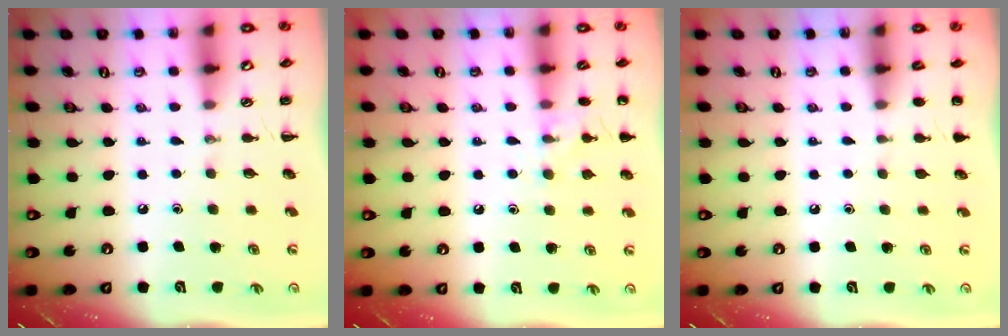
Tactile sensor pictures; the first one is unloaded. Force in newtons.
{"total": 8.6, "press": 8.3, "slide": 2.0}
{"total": 1.1, "press": 1.1, "slide": 0.2}